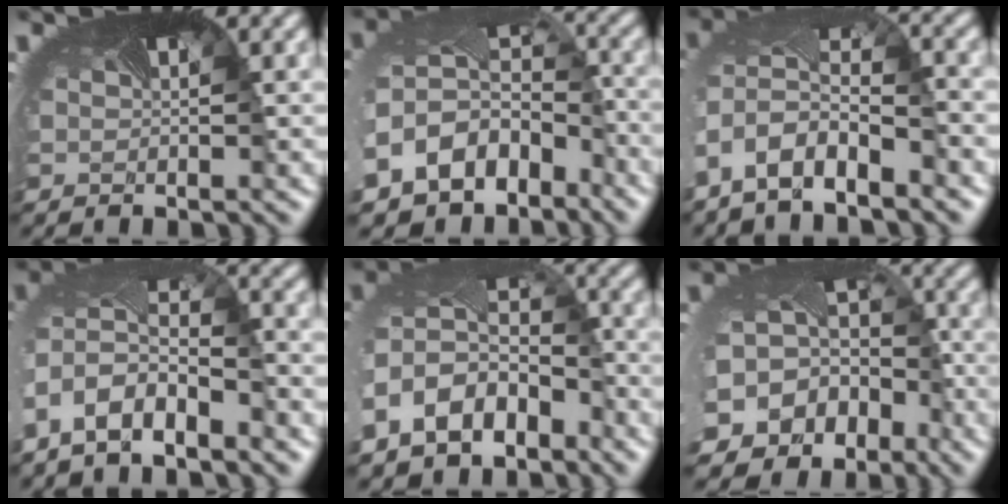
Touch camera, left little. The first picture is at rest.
{"total": 11.5, "force": [-5.9, 8.6, 4.8], "torque": [-0.139, -0.040, -0.088]}
{"total": 6.2, "force": [-3.9, 2.6, 4.0], "torque": [-0.098, -0.014, -0.073]}
{"total": 5.9, "force": [-3.4, 2.9, 3.8], "torque": [-0.096, -0.013, -0.065]}
{"total": 9.2, "force": [-4.2, 6.7, 4.7], "torque": [-0.125, -0.029, -0.070]}
{"total": 16.1, "force": [-7.8, 12.9, 5.6], "torque": [-0.152, -0.063, -0.099]}